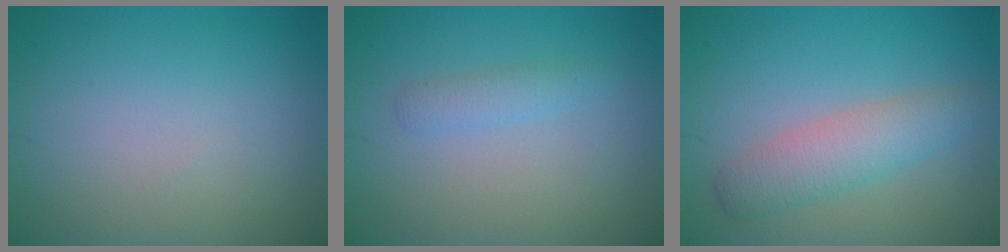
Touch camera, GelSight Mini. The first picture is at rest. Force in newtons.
{"total": 1.4, "press": 1.4, "slide": 0.1}
{"total": 3.7, "press": 3.7, "slide": 0.1}